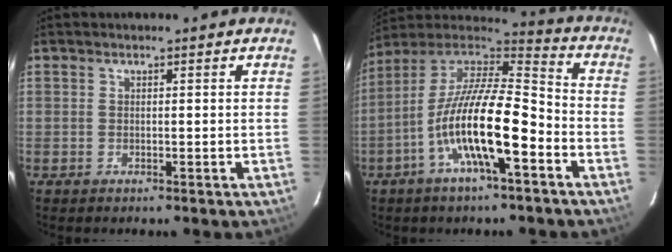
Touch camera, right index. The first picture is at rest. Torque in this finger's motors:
{"motor_torque": [1.94, -0.20, 1.06, 0.21]}